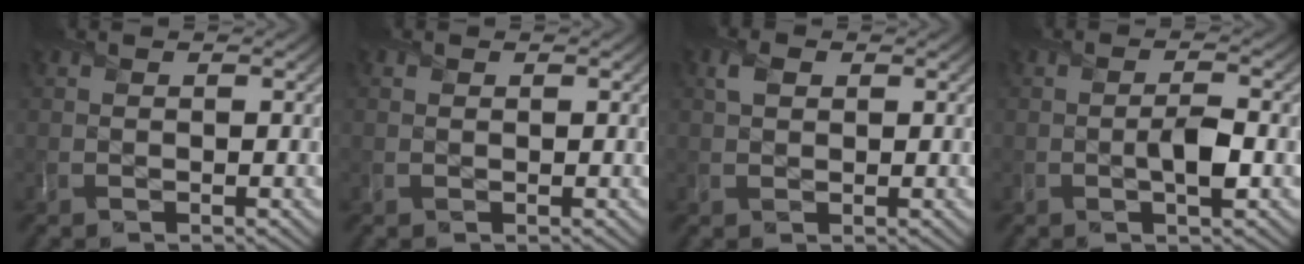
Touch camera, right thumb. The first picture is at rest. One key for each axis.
{"total": 0.0}
{"total": 1.7, "fx": 0.7, "fy": 1.3, "fz": 0.9, "tx": -0.026, "ty": 0.003, "tz": 0.014}
{"total": 2.8, "fx": -0.8, "fy": 0.8, "fz": 2.6, "tx": -0.050, "ty": 0.000, "tz": -0.017}